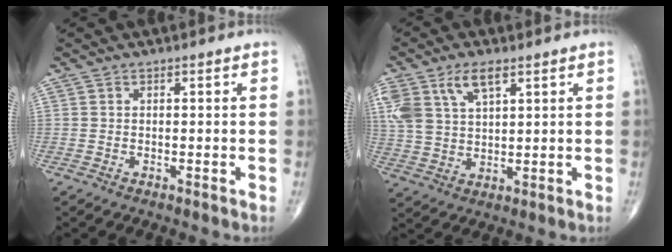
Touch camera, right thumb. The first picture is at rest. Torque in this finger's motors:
{"motor_torque": [0.07, 0.23, 0.68, 0.56, 0.07]}